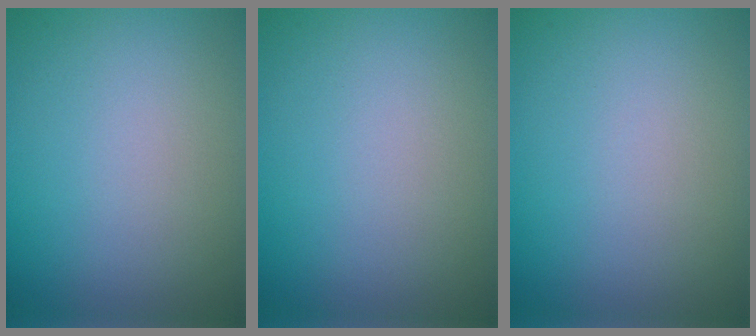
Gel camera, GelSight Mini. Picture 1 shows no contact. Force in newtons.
{"total": 0.0}
{"total": 0.0}